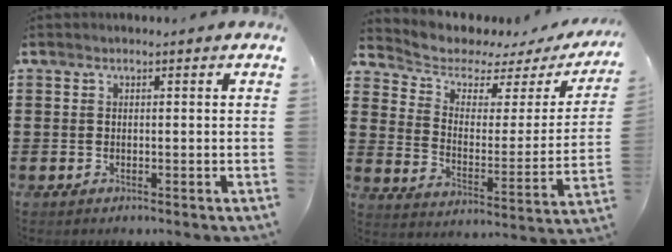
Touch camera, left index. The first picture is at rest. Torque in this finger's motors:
{"motor_torque": [2.14, 0.00, -0.50, -0.21]}